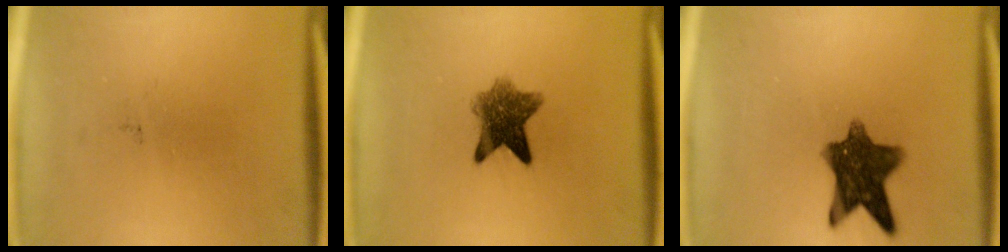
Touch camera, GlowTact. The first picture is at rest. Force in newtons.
{"total": 7.1}
{"total": 10.1}